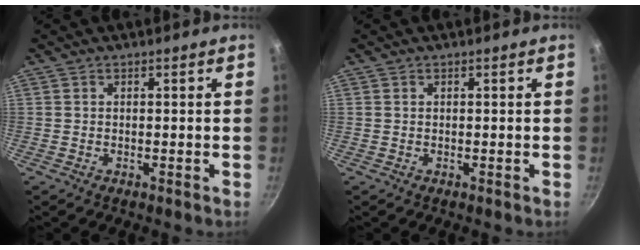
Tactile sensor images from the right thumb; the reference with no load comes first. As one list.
[{"total": 0.0}]